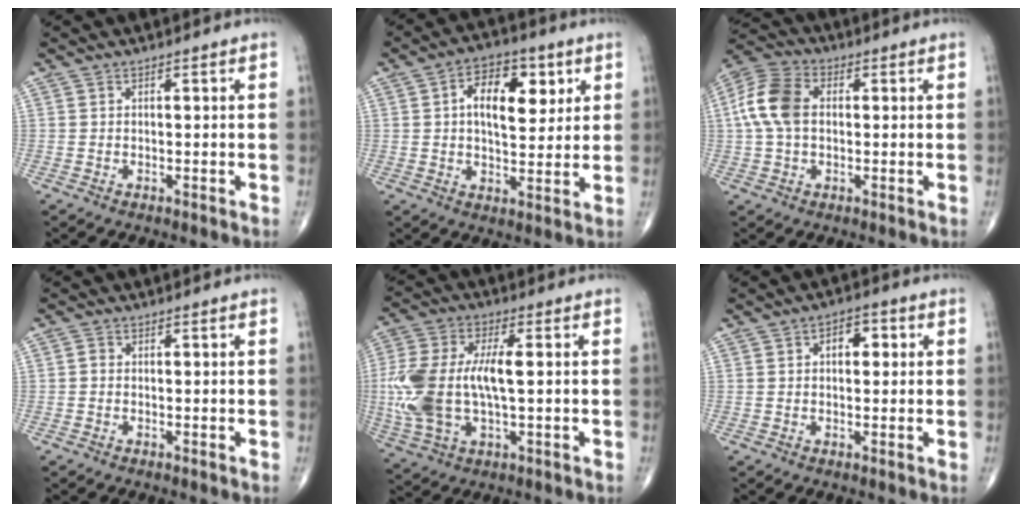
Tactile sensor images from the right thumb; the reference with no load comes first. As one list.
[{"total": 13.1, "force": [3.6, 7.4, 10.1], "torque": [-0.125, -0.002, 0.053]}, {"total": 10.4, "force": [1.0, 6.9, 7.8], "torque": [-0.168, 0.025, 0.011]}, {"total": 0.8, "force": [0.0, 0.6, 0.5], "torque": [-0.006, 0.001, -0.004]}, {"total": 16.4, "force": [-0.1, 7.5, 14.5], "torque": [-0.337, 0.006, 0.002]}, {"total": 5.8, "force": [1.5, 3.5, 4.5], "torque": [-0.043, 0.008, 0.017]}]